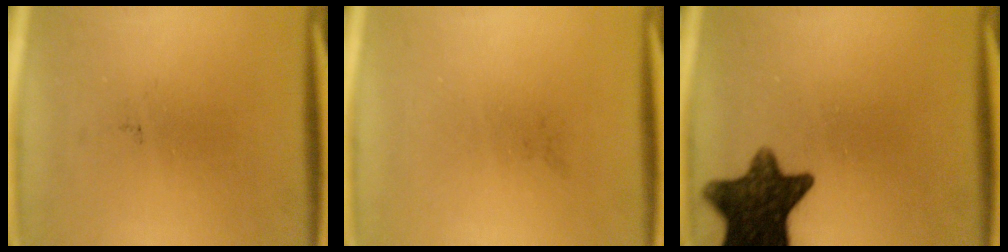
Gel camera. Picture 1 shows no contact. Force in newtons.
{"total": 0.0}
{"total": 12.5}